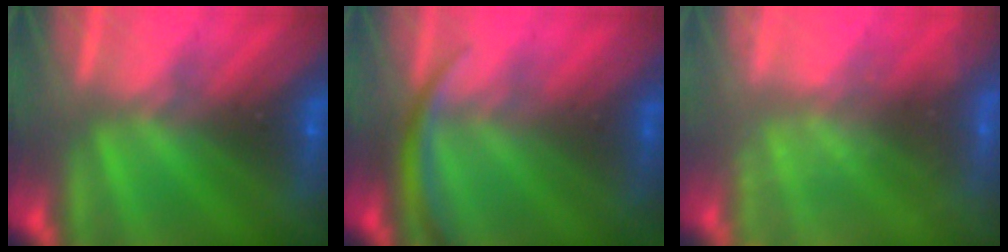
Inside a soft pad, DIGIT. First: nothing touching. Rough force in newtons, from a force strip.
{"total": 2.9}
{"total": 2.3}